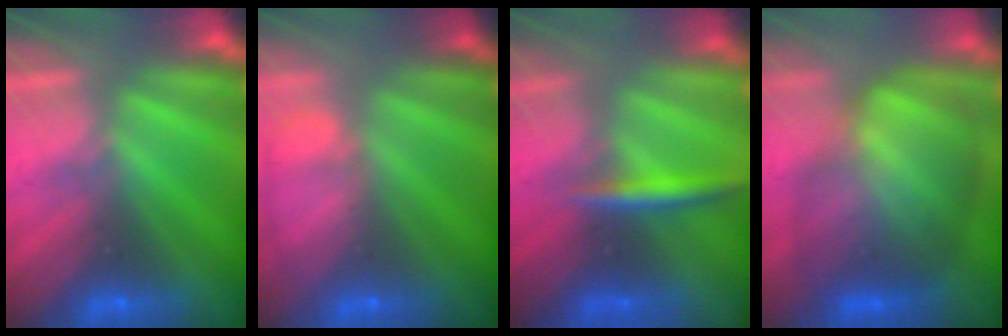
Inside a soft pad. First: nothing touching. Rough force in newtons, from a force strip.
{"total": 8.5}
{"total": 2.8}
{"total": 9.6}